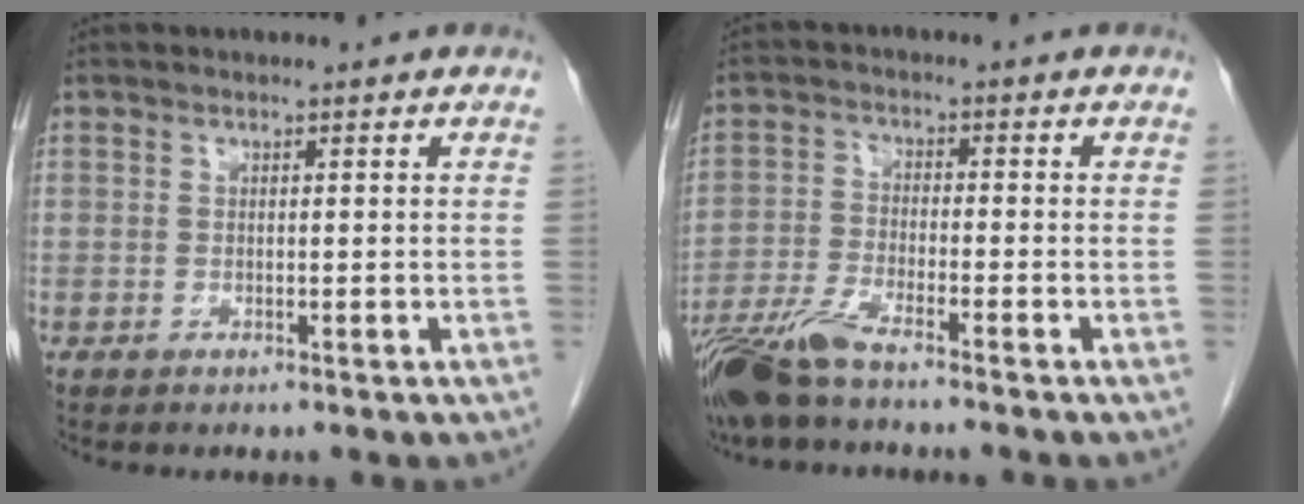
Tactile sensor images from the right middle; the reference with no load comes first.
{"total": 7.6, "force": [-6.2, 0.4, 4.3], "torque": [-0.091, -0.024, -0.123]}